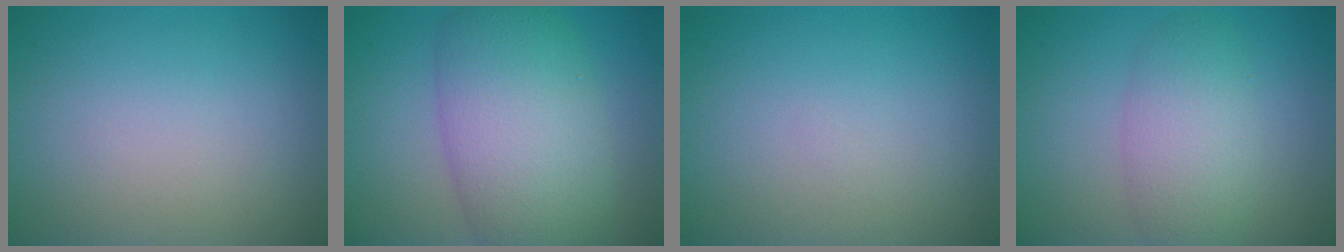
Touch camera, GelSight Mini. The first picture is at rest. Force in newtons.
{"total": 9.4, "press": 9.4, "slide": 0.7}
{"total": 0.0}
{"total": 4.4, "press": 4.4, "slide": 0.2}